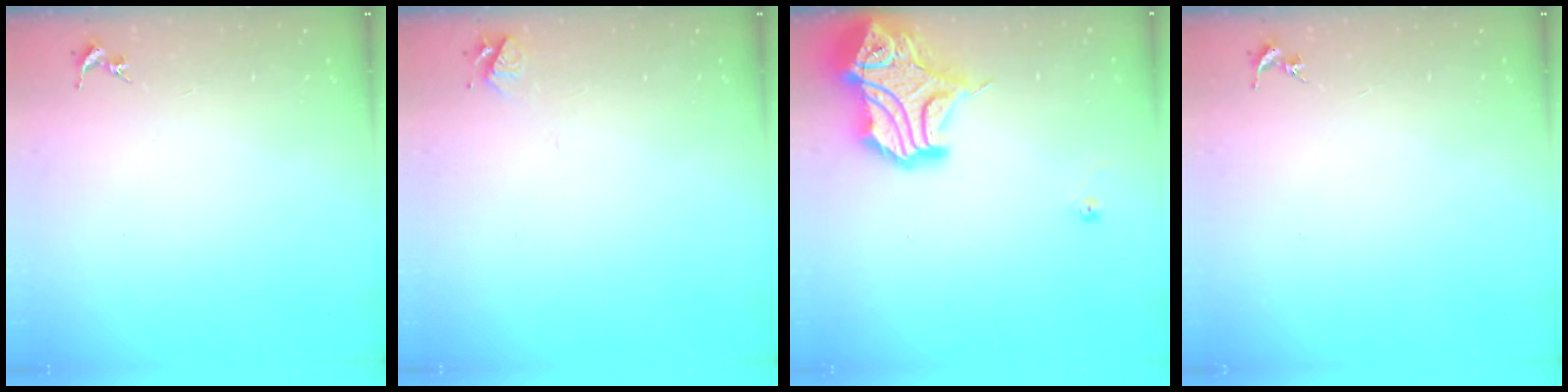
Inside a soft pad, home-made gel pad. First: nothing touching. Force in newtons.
{"total": 4.9, "press": 4.9, "slide": 0.5}
{"total": 17.4, "press": 17.2, "slide": 2.4}
{"total": 0.0}